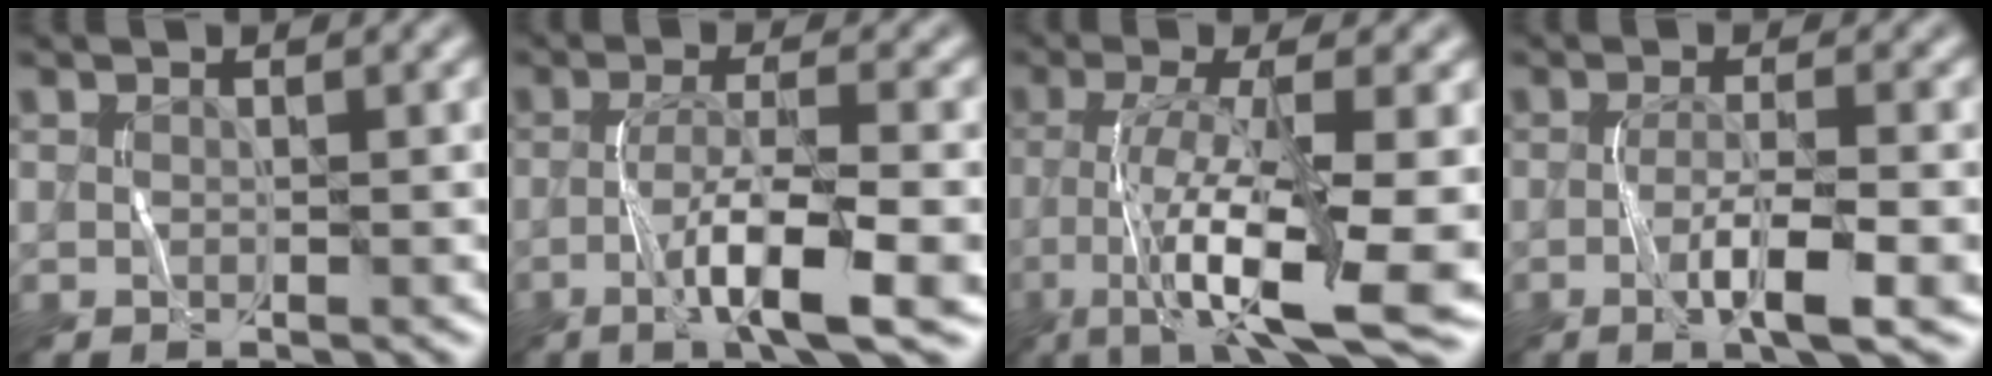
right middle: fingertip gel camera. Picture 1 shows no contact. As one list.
[{"total": 7.0, "force": [-2.6, 1.2, 6.4], "torque": [-0.109, 0.003, -0.047]}, {"total": 11.9, "force": [-4.4, 2.7, 10.7], "torque": [-0.190, -0.011, -0.069]}, {"total": 4.8, "force": [-1.7, 0.8, 4.4], "torque": [-0.076, 0.001, -0.027]}]